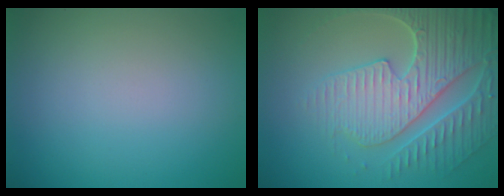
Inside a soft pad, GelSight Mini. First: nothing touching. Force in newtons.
{"total": 7.0, "press": 5.7, "slide": 4.2}